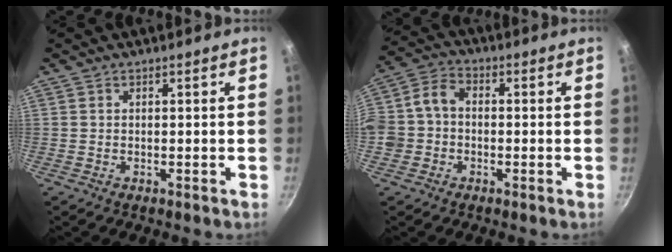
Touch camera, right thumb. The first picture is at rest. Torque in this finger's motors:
{"motor_torque": [-0.01, 0.62, 0.38, 0.09, 0.18]}